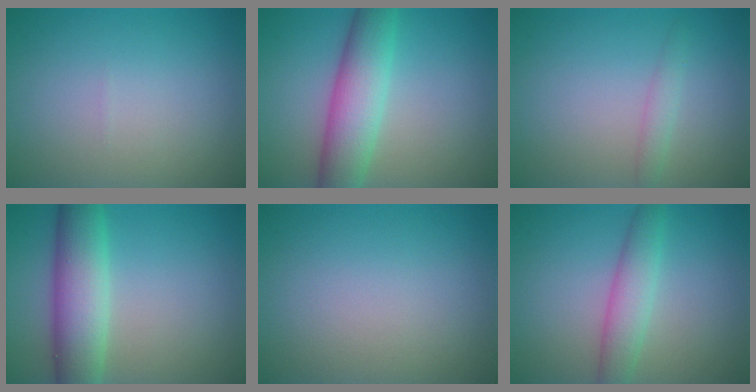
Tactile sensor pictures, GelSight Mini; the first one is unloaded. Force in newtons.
{"total": 6.3, "press": 6.3, "slide": 0.2}
{"total": 1.3, "press": 1.3, "slide": 0.0}
{"total": 6.8, "press": 6.8, "slide": 0.3}
{"total": 0.0}
{"total": 3.4, "press": 3.4, "slide": 0.0}